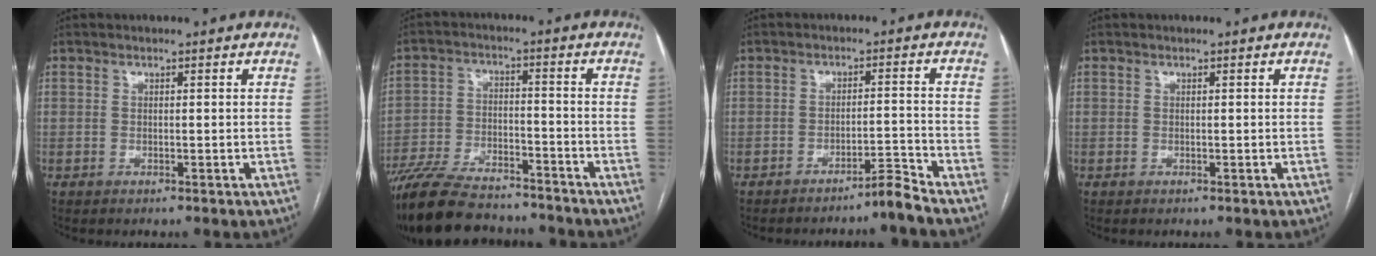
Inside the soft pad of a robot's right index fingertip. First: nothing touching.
{"total": 14.4, "force": [-13.0, 3.8, 4.8], "torque": [-0.087, 0.004, -0.210]}
{"total": 3.8, "force": [-3.4, -1.3, 1.1], "torque": [-0.009, -0.012, -0.057]}
{"total": 0.0}